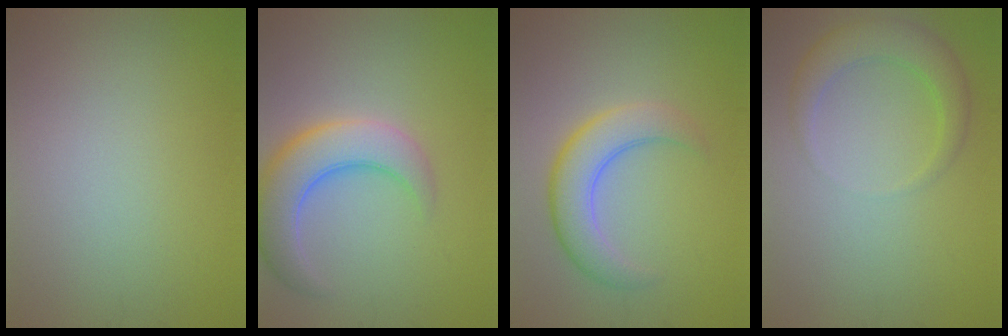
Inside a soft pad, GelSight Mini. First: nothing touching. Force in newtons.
{"total": 6.5, "press": 6.5, "slide": 0.3}
{"total": 4.7, "press": 4.7, "slide": 0.4}
{"total": 3.5, "press": 3.5, "slide": 0.3}